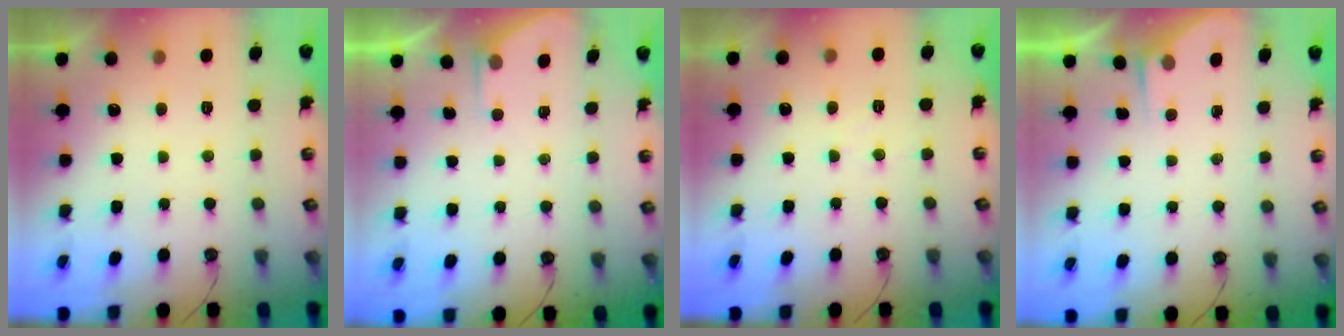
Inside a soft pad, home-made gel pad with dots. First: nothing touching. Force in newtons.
{"total": 2.3, "press": 2.3, "slide": 0.3}
{"total": 3.6, "press": 3.6, "slide": 0.5}
{"total": 2.4, "press": 2.3, "slide": 0.4}